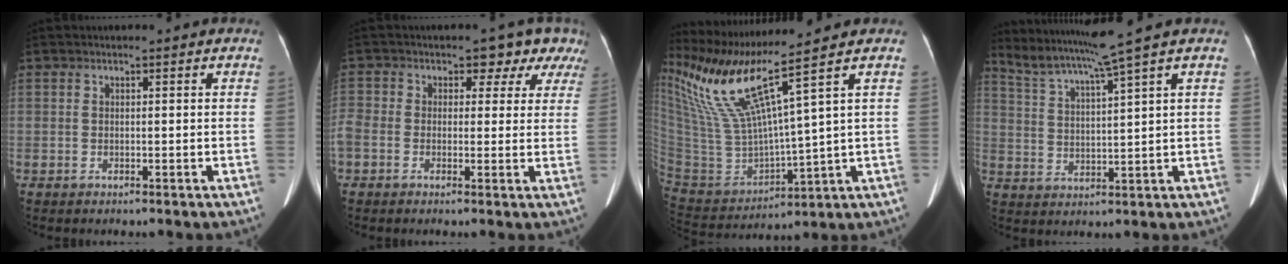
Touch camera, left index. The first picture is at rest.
{"total": 10.6, "force": [3.5, 8.1, 6.0], "torque": [-0.086, 0.059, 0.053]}
{"total": 15.1, "force": [10.3, -2.2, 10.8], "torque": [-0.221, -0.005, 0.208]}
{"total": 9.7, "force": [7.8, -3.0, 4.9], "torque": [-0.091, -0.007, 0.143]}